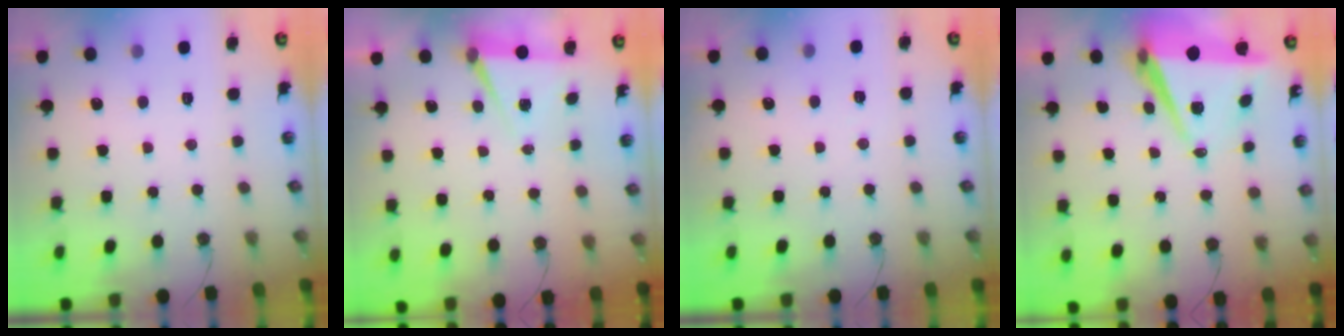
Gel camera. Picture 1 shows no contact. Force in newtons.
{"total": 5.2, "press": 2.6, "slide": 4.5}
{"total": 2.2, "press": 1.9, "slide": 1.1}
{"total": 7.8, "press": 6.6, "slide": 4.1}